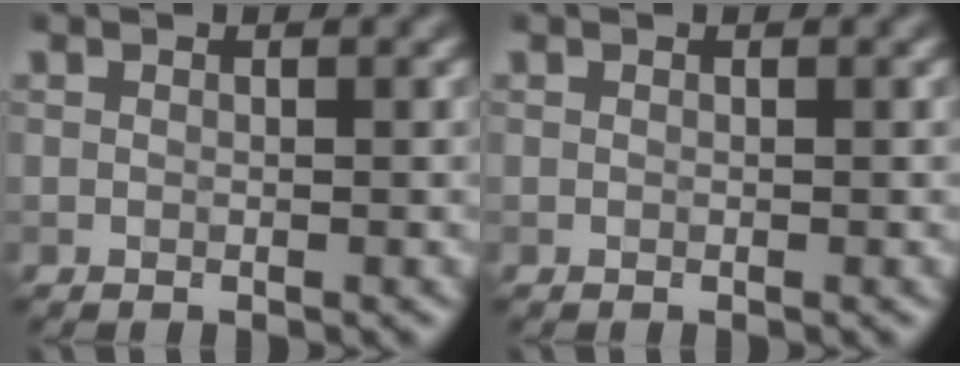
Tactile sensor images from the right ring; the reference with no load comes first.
{"total": 0.0}